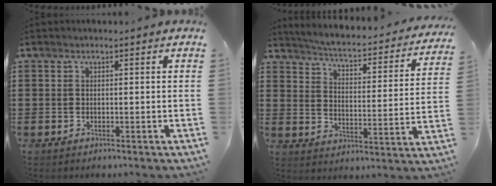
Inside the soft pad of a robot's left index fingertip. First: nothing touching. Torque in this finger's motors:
{"motor_torque": [0.04, -0.04, -0.10, 0.02]}